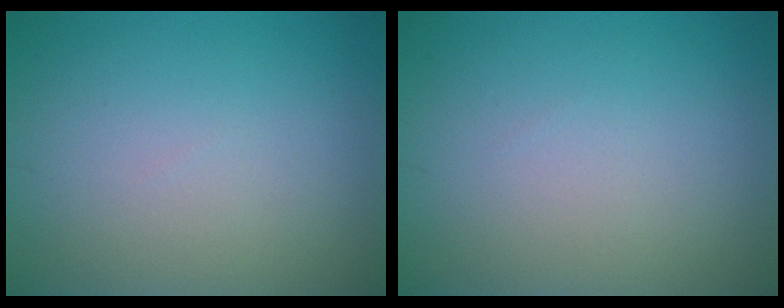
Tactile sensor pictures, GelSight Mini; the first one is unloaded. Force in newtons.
{"total": 0.0}